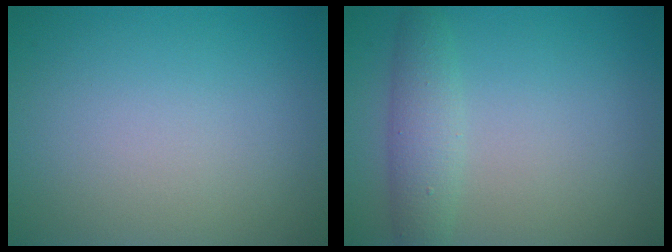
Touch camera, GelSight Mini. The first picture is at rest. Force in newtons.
{"total": 2.8, "press": 2.8, "slide": 0.0}